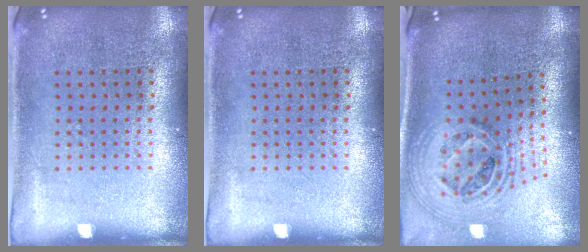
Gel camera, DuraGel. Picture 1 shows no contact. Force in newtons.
{"total": 0.0}
{"total": 2.2, "press": 1.7, "slide": 1.5}